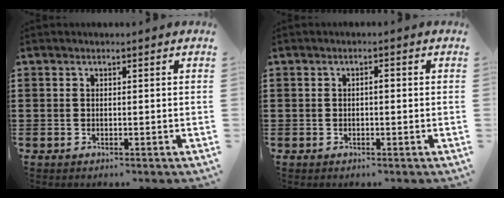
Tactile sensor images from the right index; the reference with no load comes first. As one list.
[{"total": 1.0, "force": [-0.1, 0.3, 1.0], "torque": [-0.019, 0.000, -0.003]}]